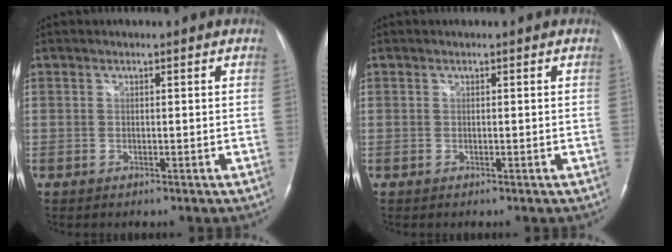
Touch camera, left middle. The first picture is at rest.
{"total": 0.0}